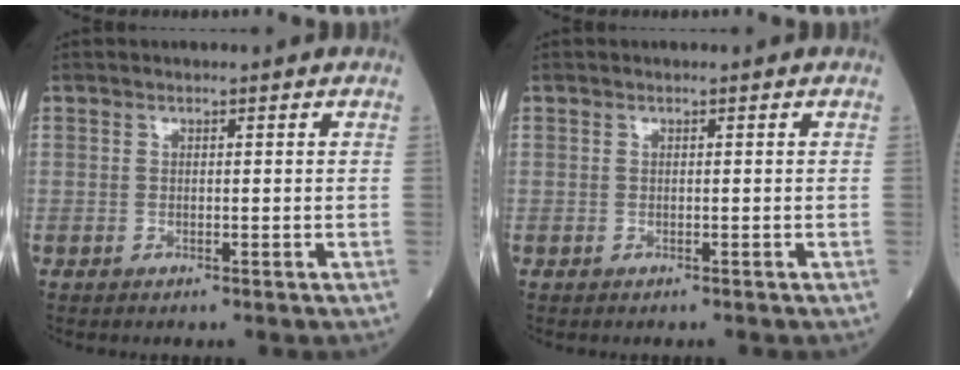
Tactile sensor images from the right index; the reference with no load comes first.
{"total": 0.0}